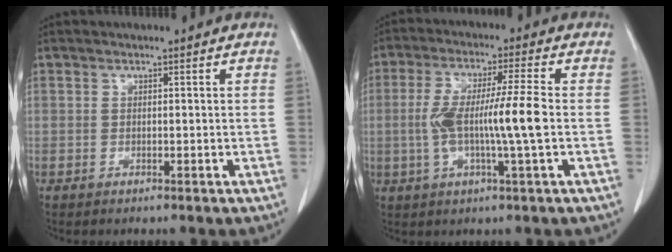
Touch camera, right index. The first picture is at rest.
{"total": 10.0, "force": [-0.9, -0.2, 10.0], "torque": [-0.193, 0.007, -0.020]}